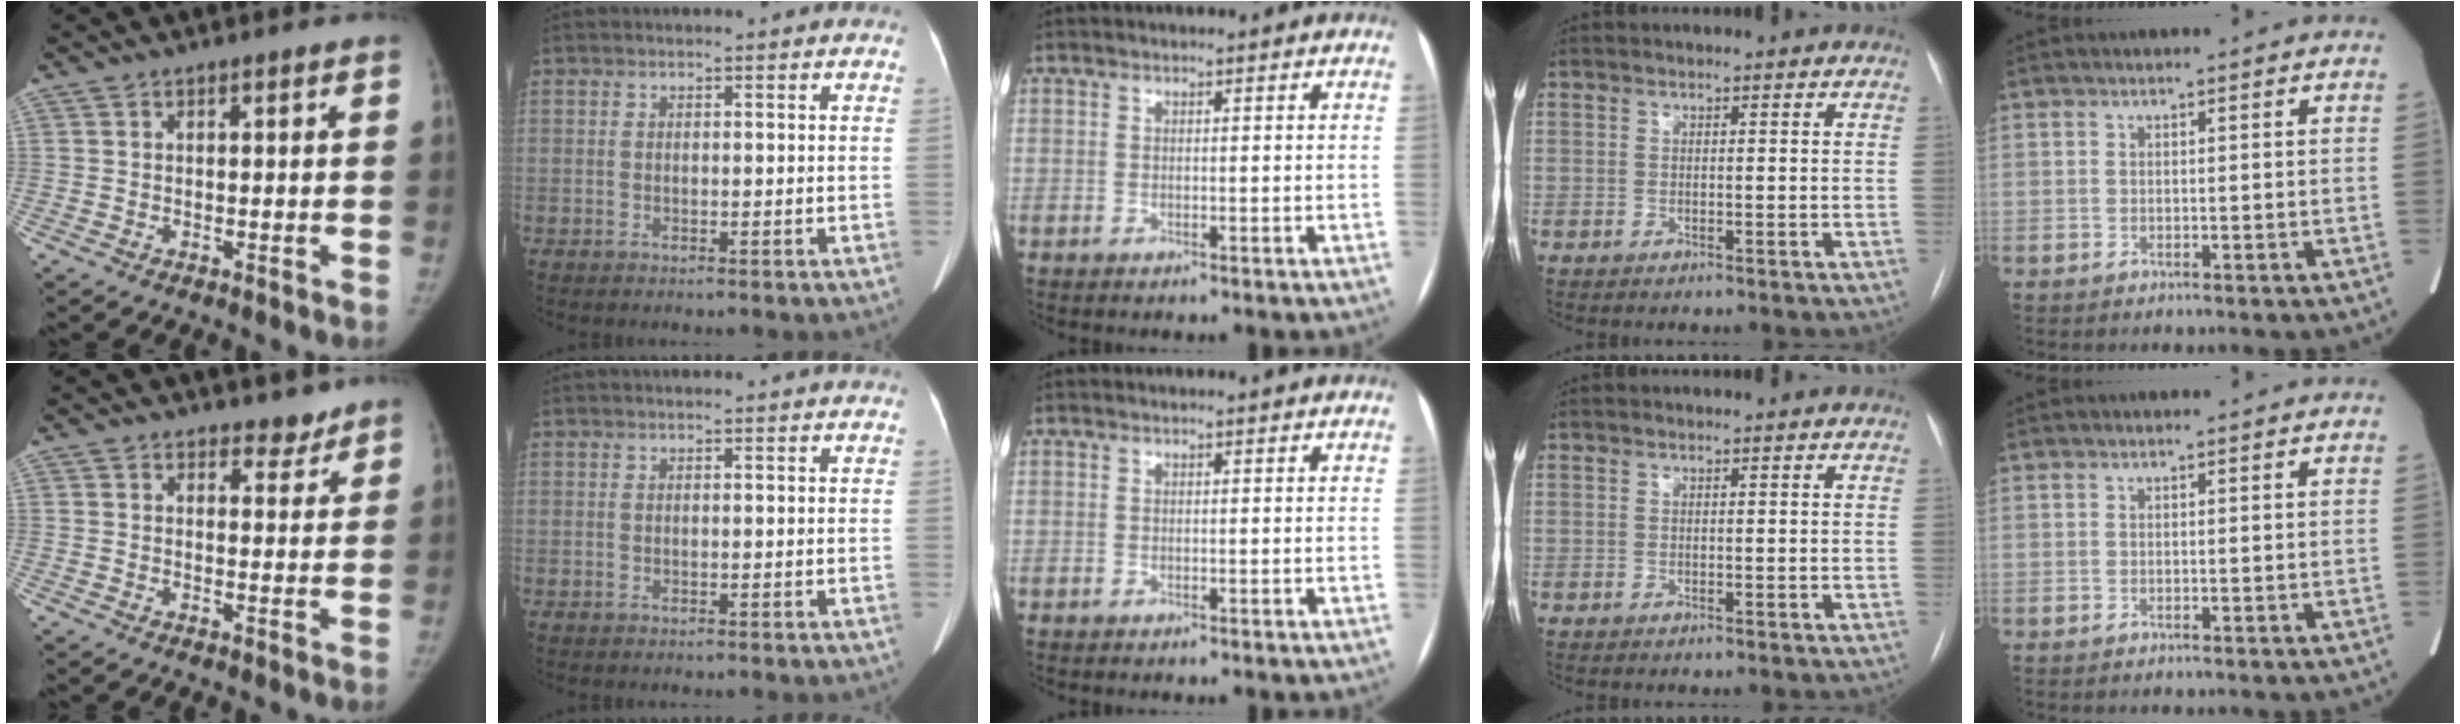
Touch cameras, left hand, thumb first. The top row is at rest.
{"thumb": {"total": 2.9, "force": [2.5, 1.5, 0.3], "torque": [0.021, -0.018, 0.031]}}